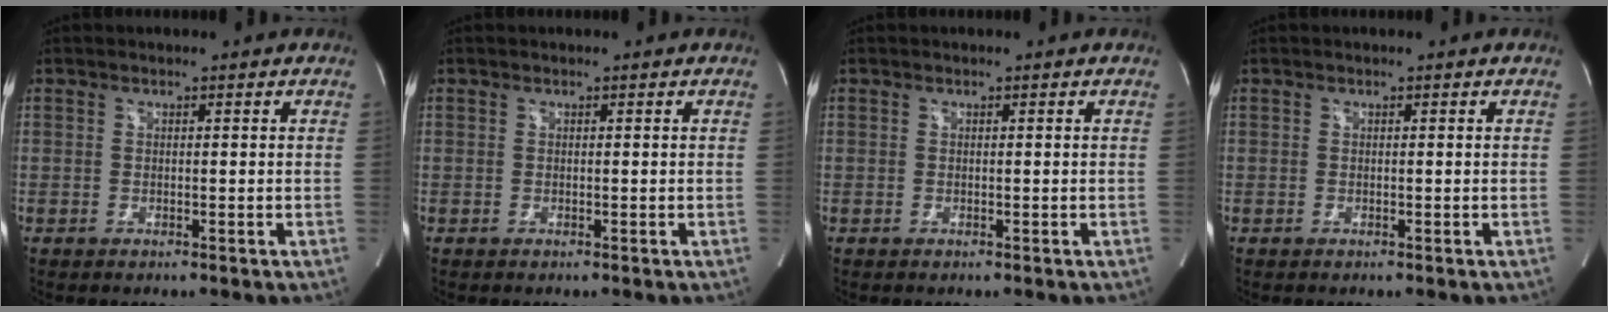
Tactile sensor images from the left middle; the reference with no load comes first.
{"total": 0.0}
{"total": 0.0}
{"total": 0.0}